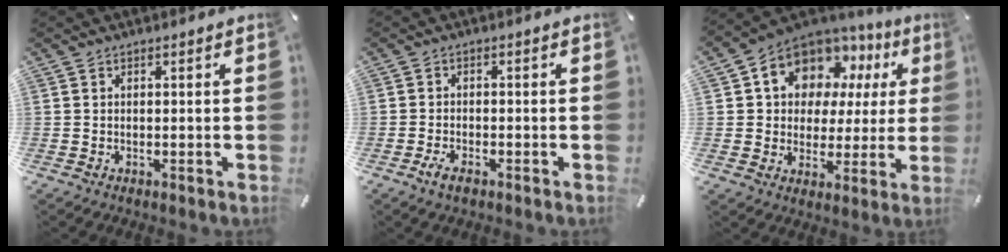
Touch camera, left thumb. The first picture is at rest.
{"total": 2.7, "force": [-1.7, 1.3, 1.8], "torque": [-0.036, 0.005, -0.033]}
{"total": 11.2, "force": [5.6, 9.0, 3.7], "torque": [-0.085, -0.036, 0.108]}